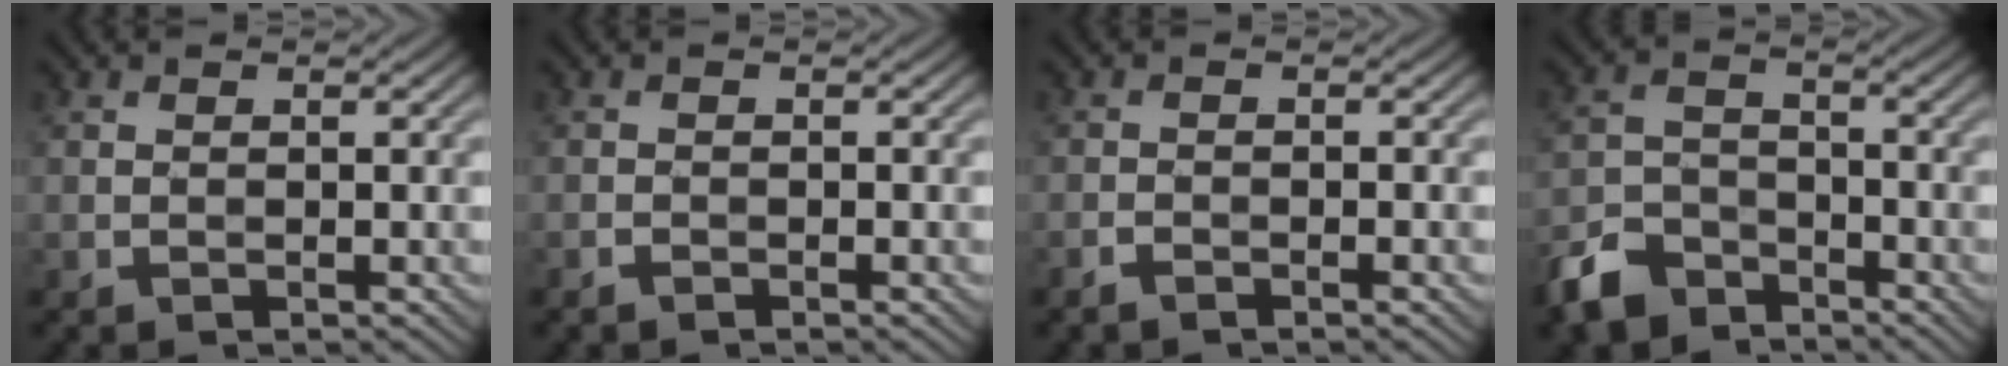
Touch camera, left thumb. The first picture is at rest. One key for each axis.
{"total": 0.9, "fx": -0.7, "fy": 0.3, "fz": 0.4, "tx": -0.009, "ty": 0.002, "tz": -0.014}
{"total": 1.5, "fx": -1.2, "fy": 0.4, "fz": 0.8, "tx": -0.017, "ty": 0.001, "tz": -0.024}
{"total": 6.3, "fx": -5.0, "fy": 3.3, "fz": 2.1, "tx": -0.050, "ty": 0.001, "tz": -0.112}